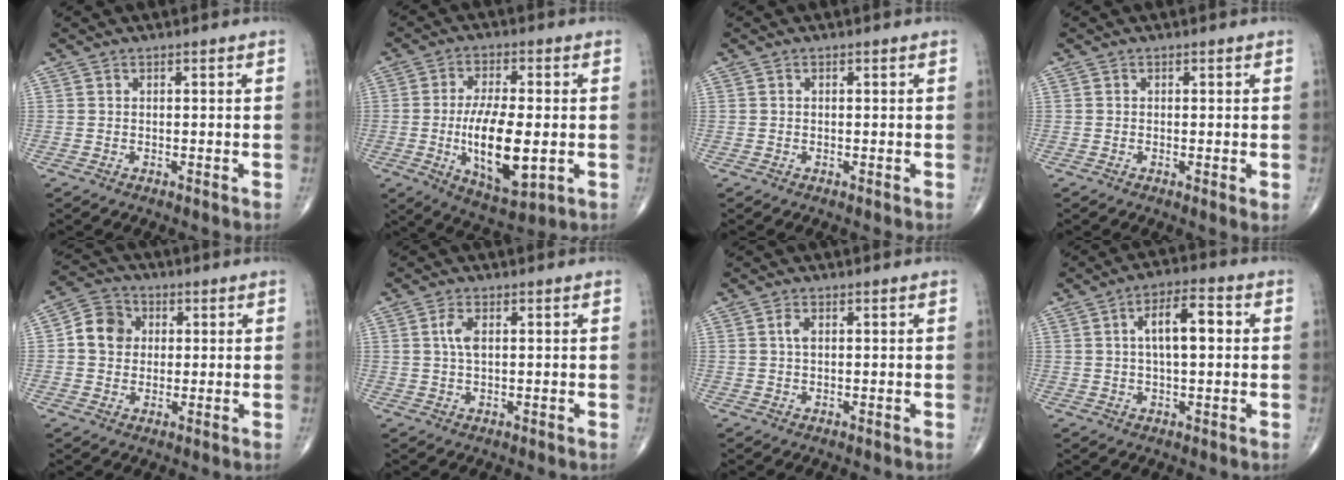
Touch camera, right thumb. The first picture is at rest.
{"total": 14.5, "force": [-2.2, 5.7, 13.1], "torque": [-0.221, -0.008, -0.030]}
{"total": 0.0}
{"total": 1.4, "force": [-0.2, 0.2, 1.4], "torque": [-0.025, -0.006, -0.006]}
{"total": 7.3, "force": [0.9, 6.4, 3.4], "torque": [-0.042, 0.011, 0.005]}
{"total": 2.9, "force": [0.7, 1.3, 2.5], "torque": [-0.058, 0.004, 0.013]}
{"total": 1.5, "force": [0.3, 0.8, 1.2], "torque": [-0.027, 0.004, 0.007]}
{"total": 9.9, "force": [1.4, 4.0, 8.9], "torque": [-0.139, 0.020, 0.017]}